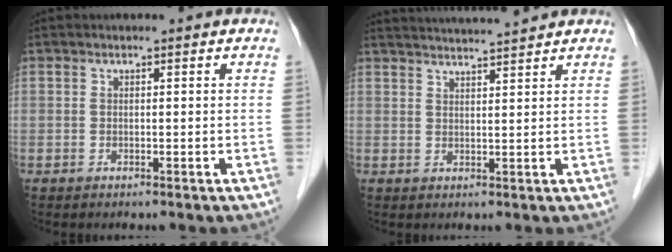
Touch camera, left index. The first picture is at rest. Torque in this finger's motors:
{"motor_torque": [0.57, -0.98, 0.05, 0.02]}